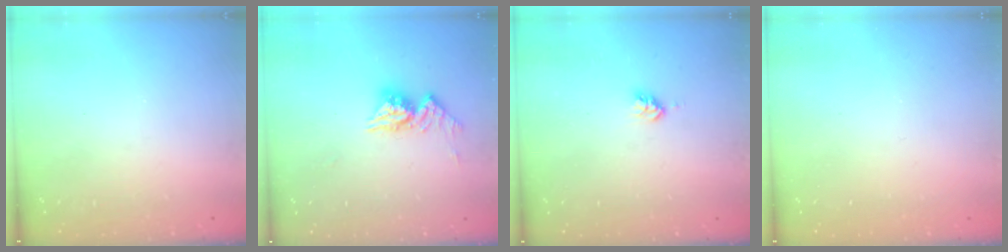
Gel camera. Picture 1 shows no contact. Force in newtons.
{"total": 9.9, "press": 9.8, "slide": 0.9}
{"total": 2.8, "press": 2.8, "slide": 0.2}
{"total": 0.0}